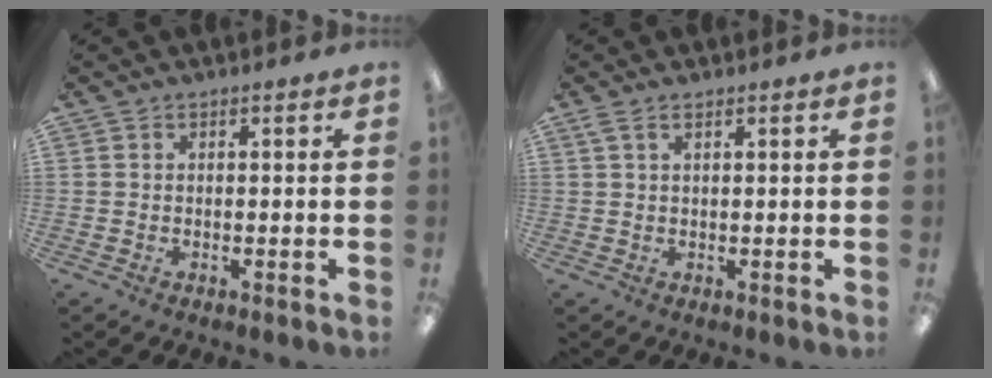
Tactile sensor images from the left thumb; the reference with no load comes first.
{"total": 2.1, "force": [1.1, 0.8, 1.6], "torque": [-0.035, 0.002, 0.019]}